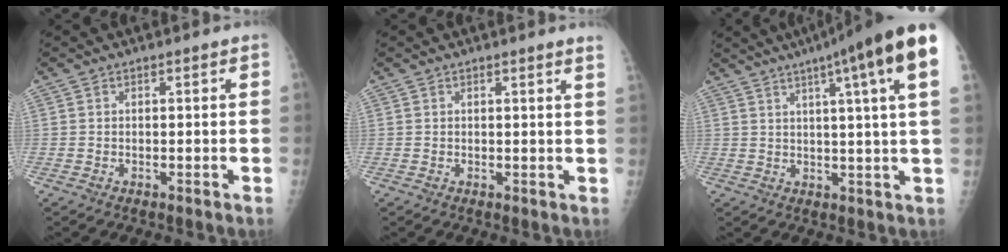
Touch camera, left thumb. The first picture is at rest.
{"total": 1.9, "force": [1.6, -0.5, 0.9], "torque": [-0.025, -0.012, 0.012]}
{"total": 17.8, "force": [9.7, 0.7, 14.9], "torque": [-0.208, -0.007, 0.110]}